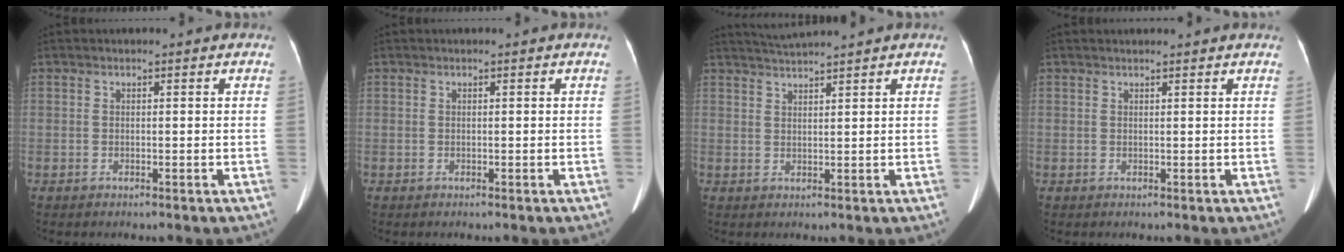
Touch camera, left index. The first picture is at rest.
{"total": 0.0}
{"total": 0.7, "force": [0.5, -0.1, 0.4], "torque": [-0.008, 0.011, 0.012]}
{"total": 3.1, "force": [2.9, 0.1, 0.9], "torque": [-0.011, 0.020, 0.035]}